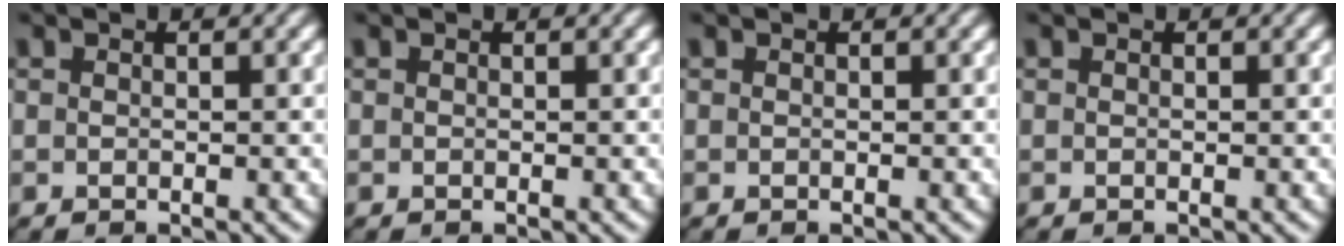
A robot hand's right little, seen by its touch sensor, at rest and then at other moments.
{"total": 0.0}
{"total": 0.0}
{"total": 0.0}